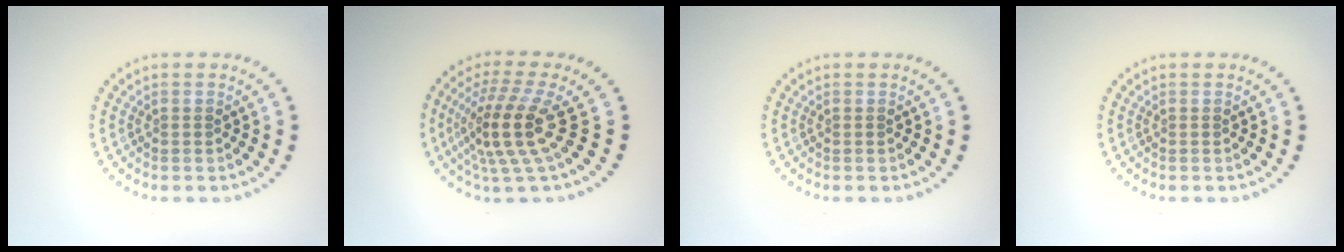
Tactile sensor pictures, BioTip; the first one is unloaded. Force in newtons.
{"total": 5.1, "press": 3.6, "slide": 3.6}
{"total": 0.0}
{"total": 0.0}